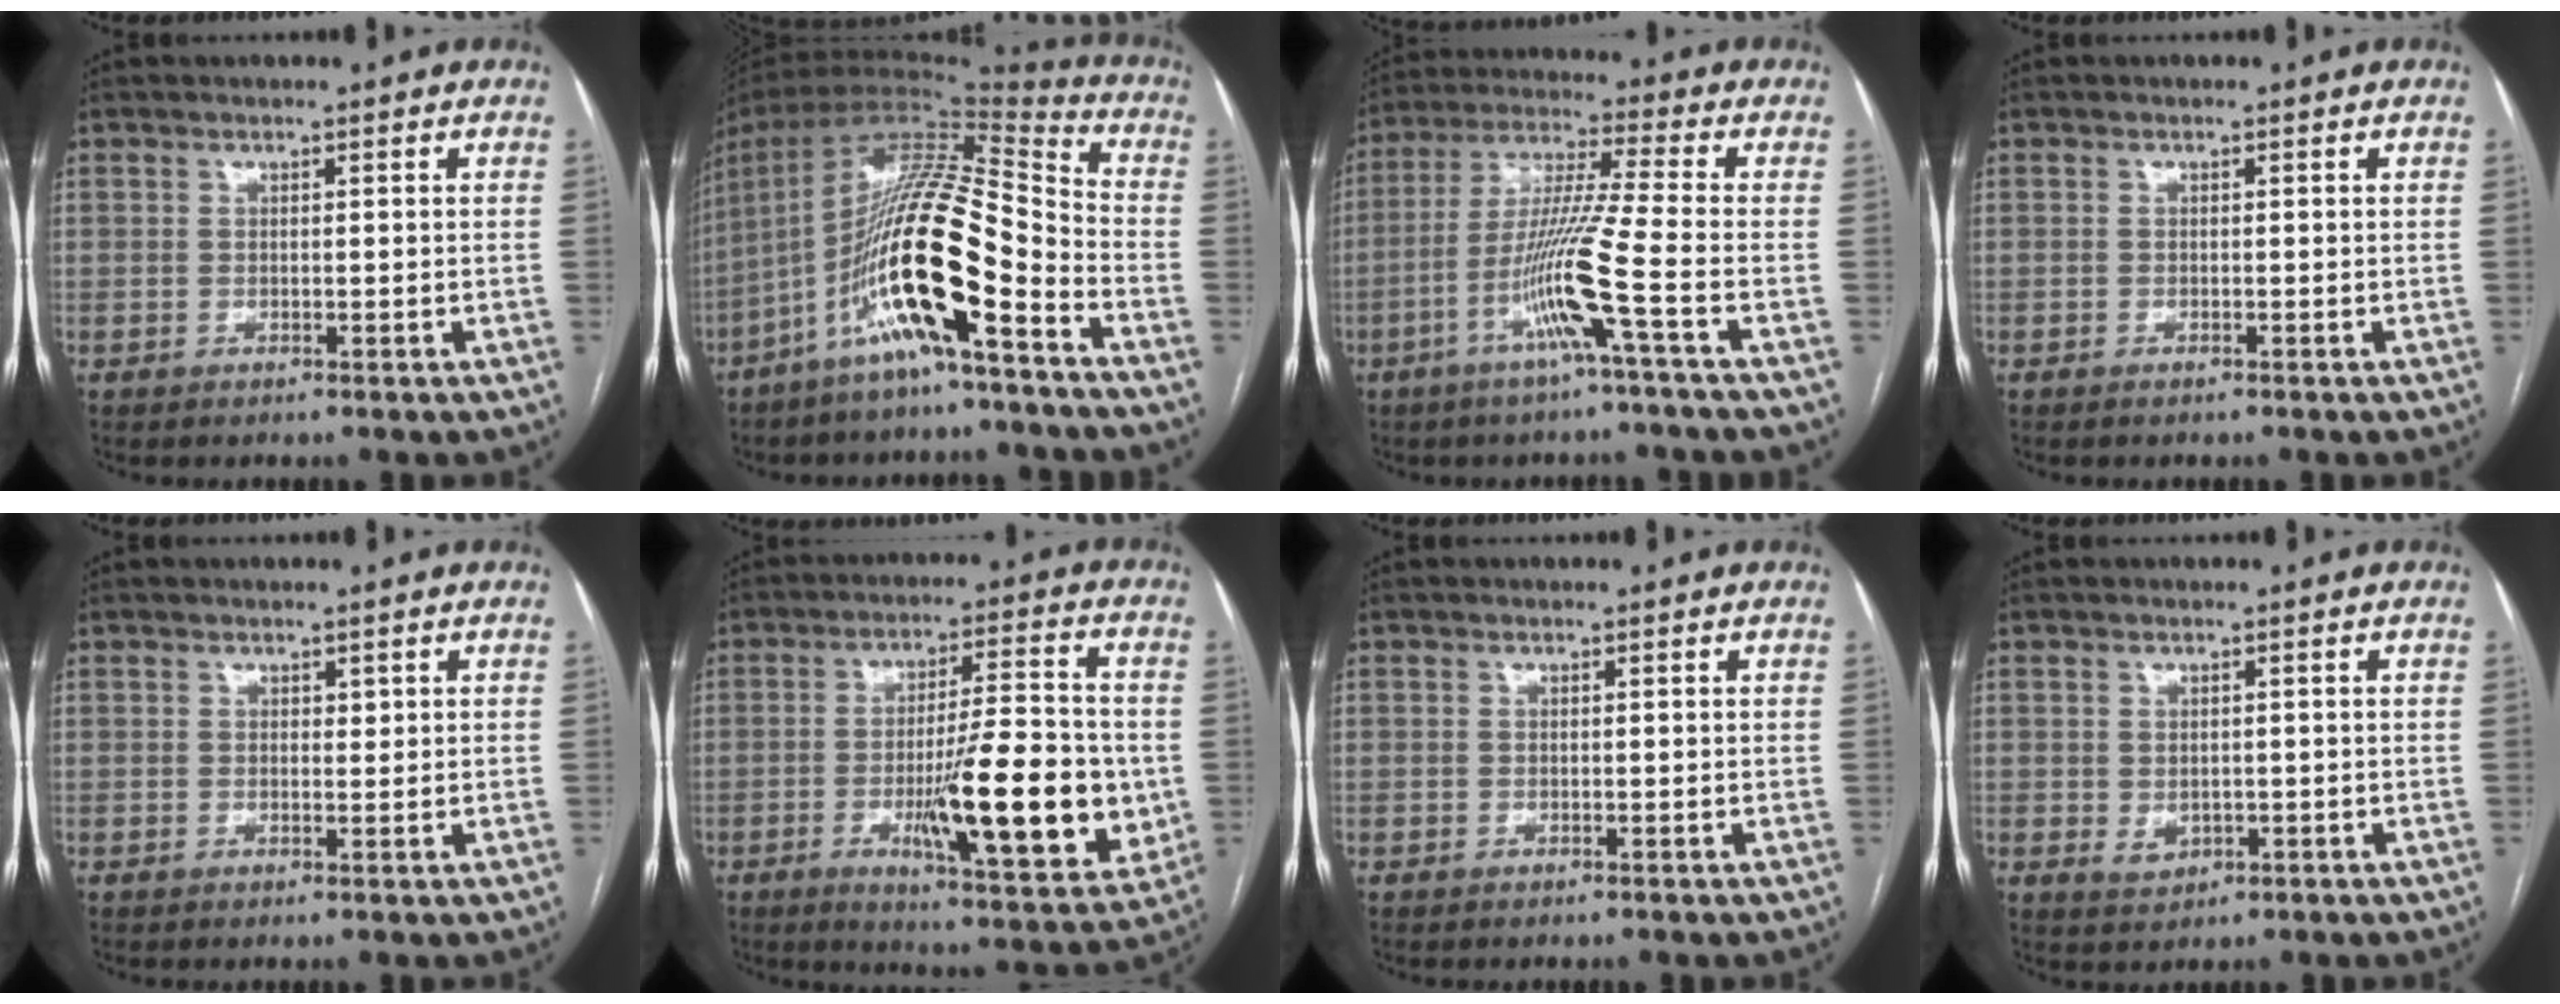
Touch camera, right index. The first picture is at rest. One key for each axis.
{"total": 20.1, "fx": -9.1, "fy": 2.2, "fz": 17.8, "tx": -0.357, "ty": -0.005, "tz": -0.166}
{"total": 11.4, "fx": -4.5, "fy": -2.1, "fz": 10.3, "tx": -0.204, "ty": -0.008, "tz": -0.092}
{"total": 0.0}
{"total": 0.7, "fx": 0.5, "fy": 0.3, "fz": 0.4, "tx": -0.002, "ty": -0.001, "tz": 0.006}
{"total": 18.1, "fx": -3.3, "fy": 3.3, "fz": 17.5, "tx": -0.262, "ty": -0.012, "tz": -0.045}
{"total": 0.0}
{"total": 2.1, "fx": -0.3, "fy": 1.9, "fz": 1.0, "tx": -0.015, "ty": -0.002, "tz": 0.006}